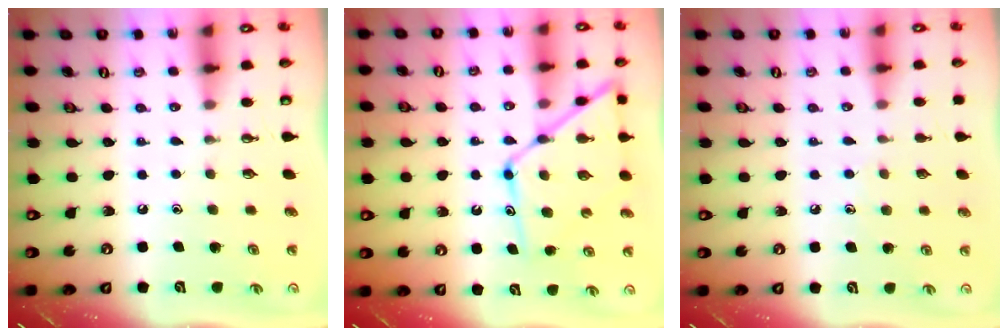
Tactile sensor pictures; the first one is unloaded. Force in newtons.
{"total": 13.8, "press": 13.7, "slide": 1.3}
{"total": 6.1, "press": 6.1, "slide": 0.7}